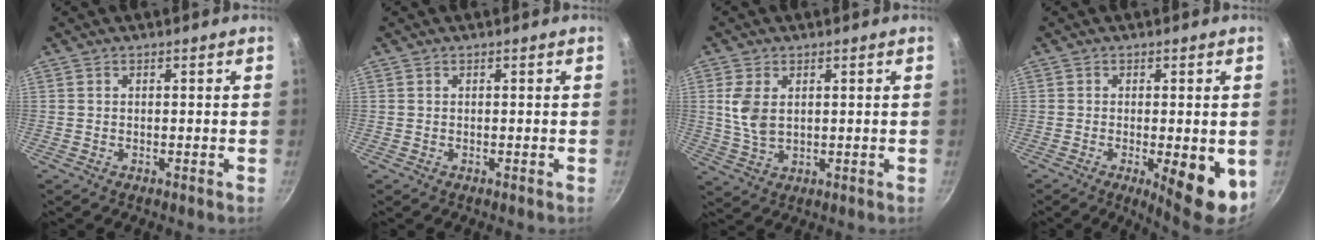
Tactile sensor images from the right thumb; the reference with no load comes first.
{"total": 0.0}
{"total": 6.3, "force": [1.3, 3.8, 4.8], "torque": [-0.100, -0.008, 0.029]}
{"total": 9.2, "force": [-2.3, 2.7, 8.5], "torque": [-0.100, -0.006, -0.021]}